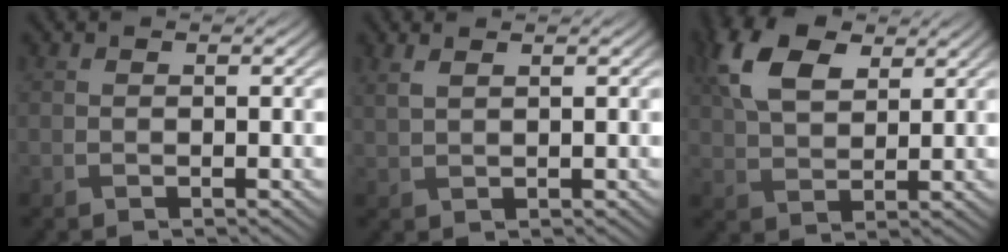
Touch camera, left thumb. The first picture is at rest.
{"total": 1.8, "force": [1.2, 0.4, 1.2], "torque": [-0.035, 0.002, 0.032]}
{"total": 9.4, "force": [4.1, 5.4, 6.5], "torque": [-0.163, 0.017, 0.081]}